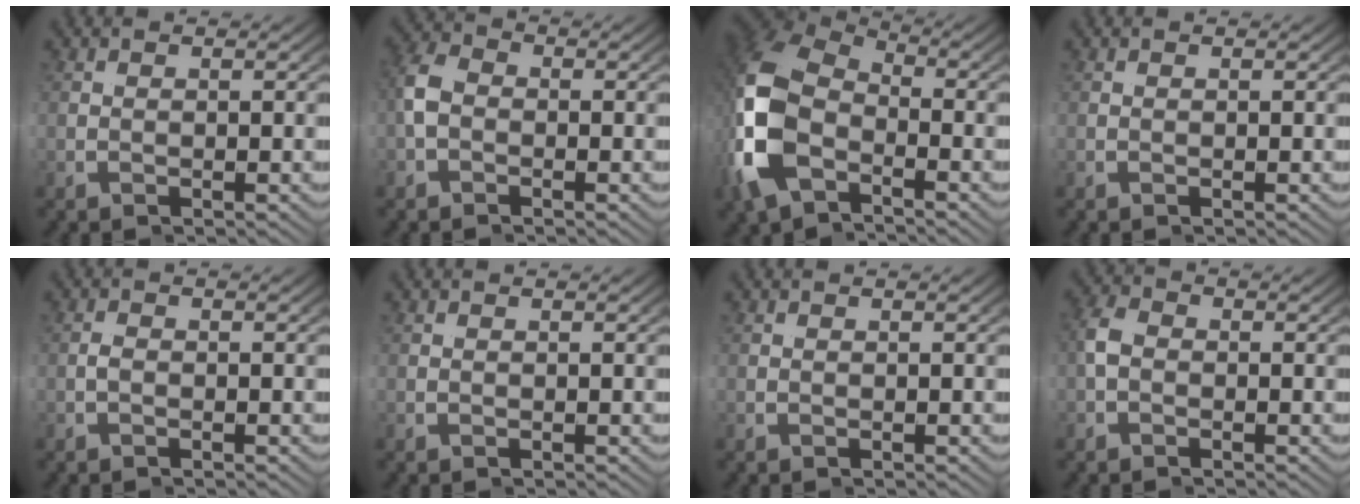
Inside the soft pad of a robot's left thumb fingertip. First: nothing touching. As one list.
[{"total": 4.1, "force": [0.3, 3.3, 2.4], "torque": [-0.057, 0.003, -0.004]}, {"total": 12.3, "force": [-1.4, 8.4, 8.8], "torque": [-0.237, -0.016, -0.025]}, {"total": 0.0}, {"total": 0.5, "force": [-0.4, 0.1, 0.2], "torque": [-0.010, 0.000, -0.011]}, {"total": 0.0}, {"total": 0.0}, {"total": 2.7, "force": [0.2, 2.3, 1.4], "torque": [-0.037, 0.003, -0.005]}]